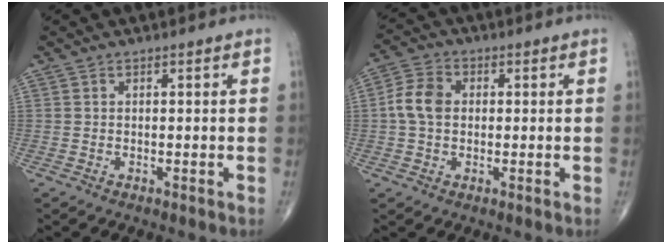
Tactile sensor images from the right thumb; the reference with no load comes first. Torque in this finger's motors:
{"motor_torque": [0.02, 0.02, 0.07, -0.07, 0.05]}